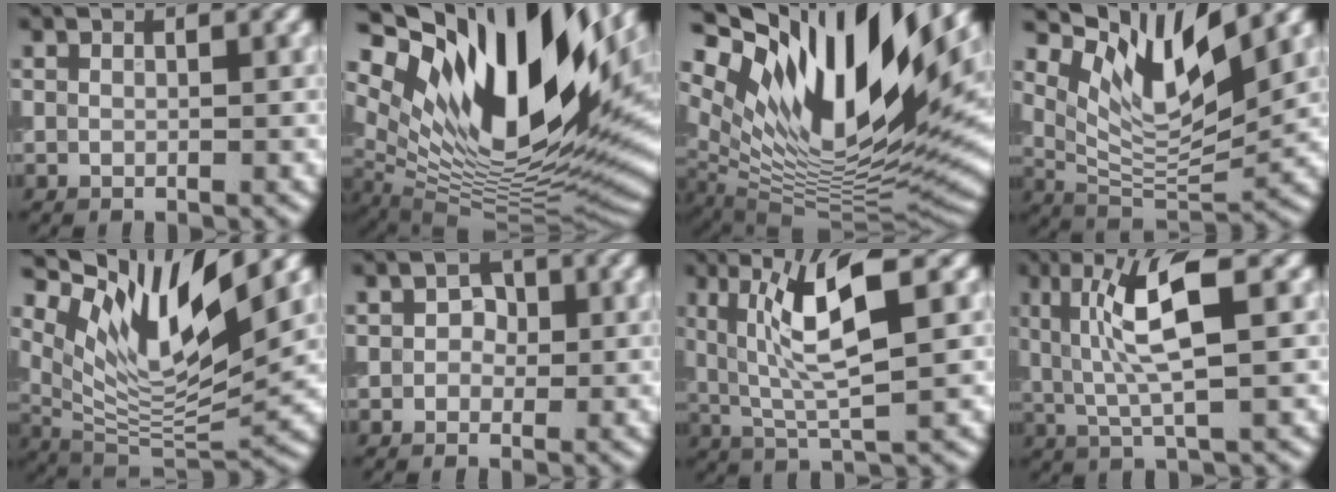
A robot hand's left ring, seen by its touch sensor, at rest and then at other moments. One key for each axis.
{"total": 18.3, "fx": 8.6, "fy": 7.5, "fz": 14.3, "tx": -0.267, "ty": 0.020, "tz": 0.144}
{"total": 17.6, "fx": 9.4, "fy": 5.9, "fz": 13.7, "tx": -0.261, "ty": 0.025, "tz": 0.163}
{"total": 8.0, "fx": 4.8, "fy": 2.5, "fz": 6.0, "tx": -0.114, "ty": -0.009, "tz": 0.090}
{"total": 10.3, "fx": 5.9, "fy": 3.0, "fz": 7.9, "tx": -0.152, "ty": -0.009, "tz": 0.119}
{"total": 1.7, "fx": 0.1, "fy": 1.4, "fz": 0.9, "tx": -0.005, "ty": 0.002, "tz": -0.006}
{"total": 6.7, "fx": 1.8, "fy": 1.3, "fz": 6.4, "tx": -0.127, "ty": 0.001, "tz": 0.035}
{"total": 5.9, "fx": 1.3, "fy": 1.1, "fz": 5.7, "tx": -0.114, "ty": 0.005, "tz": 0.027}